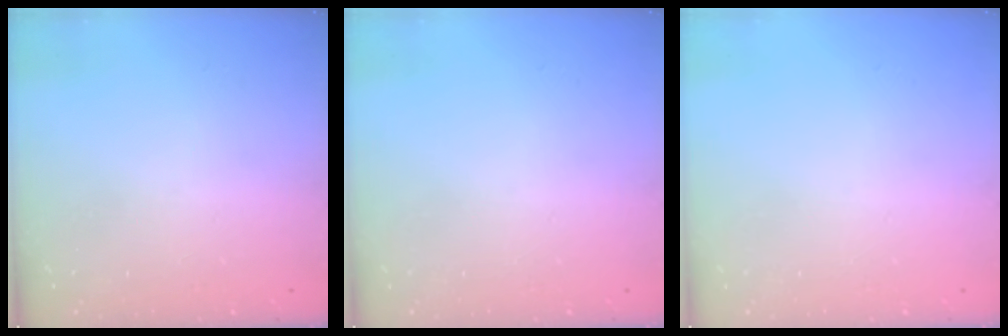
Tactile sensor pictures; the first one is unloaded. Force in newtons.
{"total": 0.0}
{"total": 0.0}